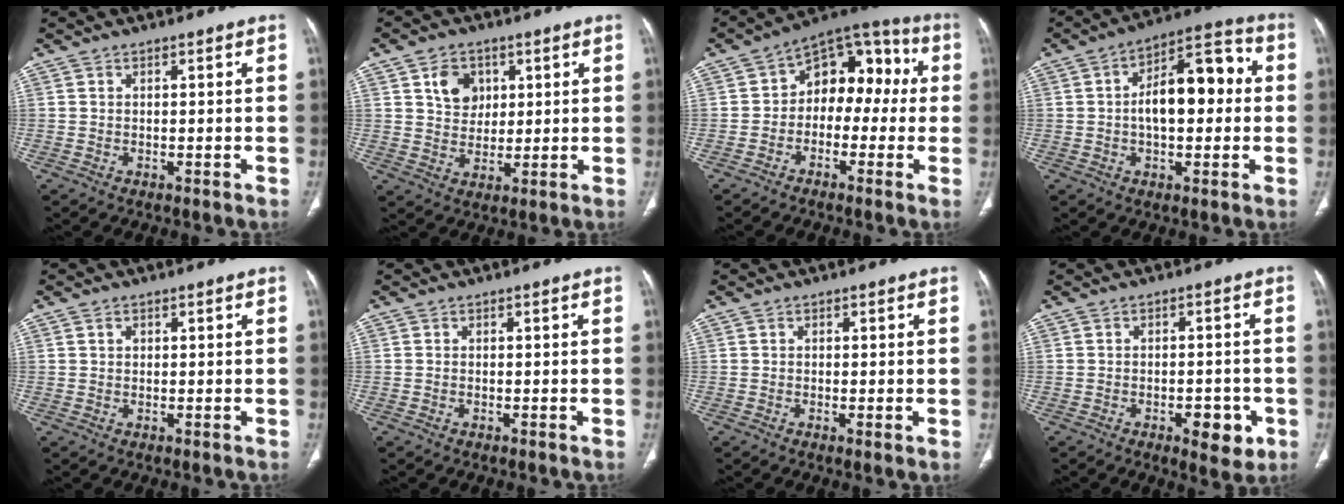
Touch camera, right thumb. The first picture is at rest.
{"total": 7.0, "force": [2.7, 5.5, 3.4], "torque": [-0.028, -0.011, 0.047]}
{"total": 12.8, "force": [0.0, 8.7, 9.4], "torque": [-0.076, 0.052, -0.019]}
{"total": 15.9, "force": [0.7, 9.0, 13.1], "torque": [-0.168, 0.041, 0.000]}
{"total": 1.0, "force": [0.4, 0.8, 0.5], "torque": [-0.006, -0.001, 0.007]}
{"total": 0.0}
{"total": 1.2, "force": [-0.2, 0.2, 1.2], "torque": [-0.028, -0.006, -0.005]}
{"total": 6.4, "force": [-2.6, 3.1, 5.0], "torque": [-0.047, 0.008, -0.030]}